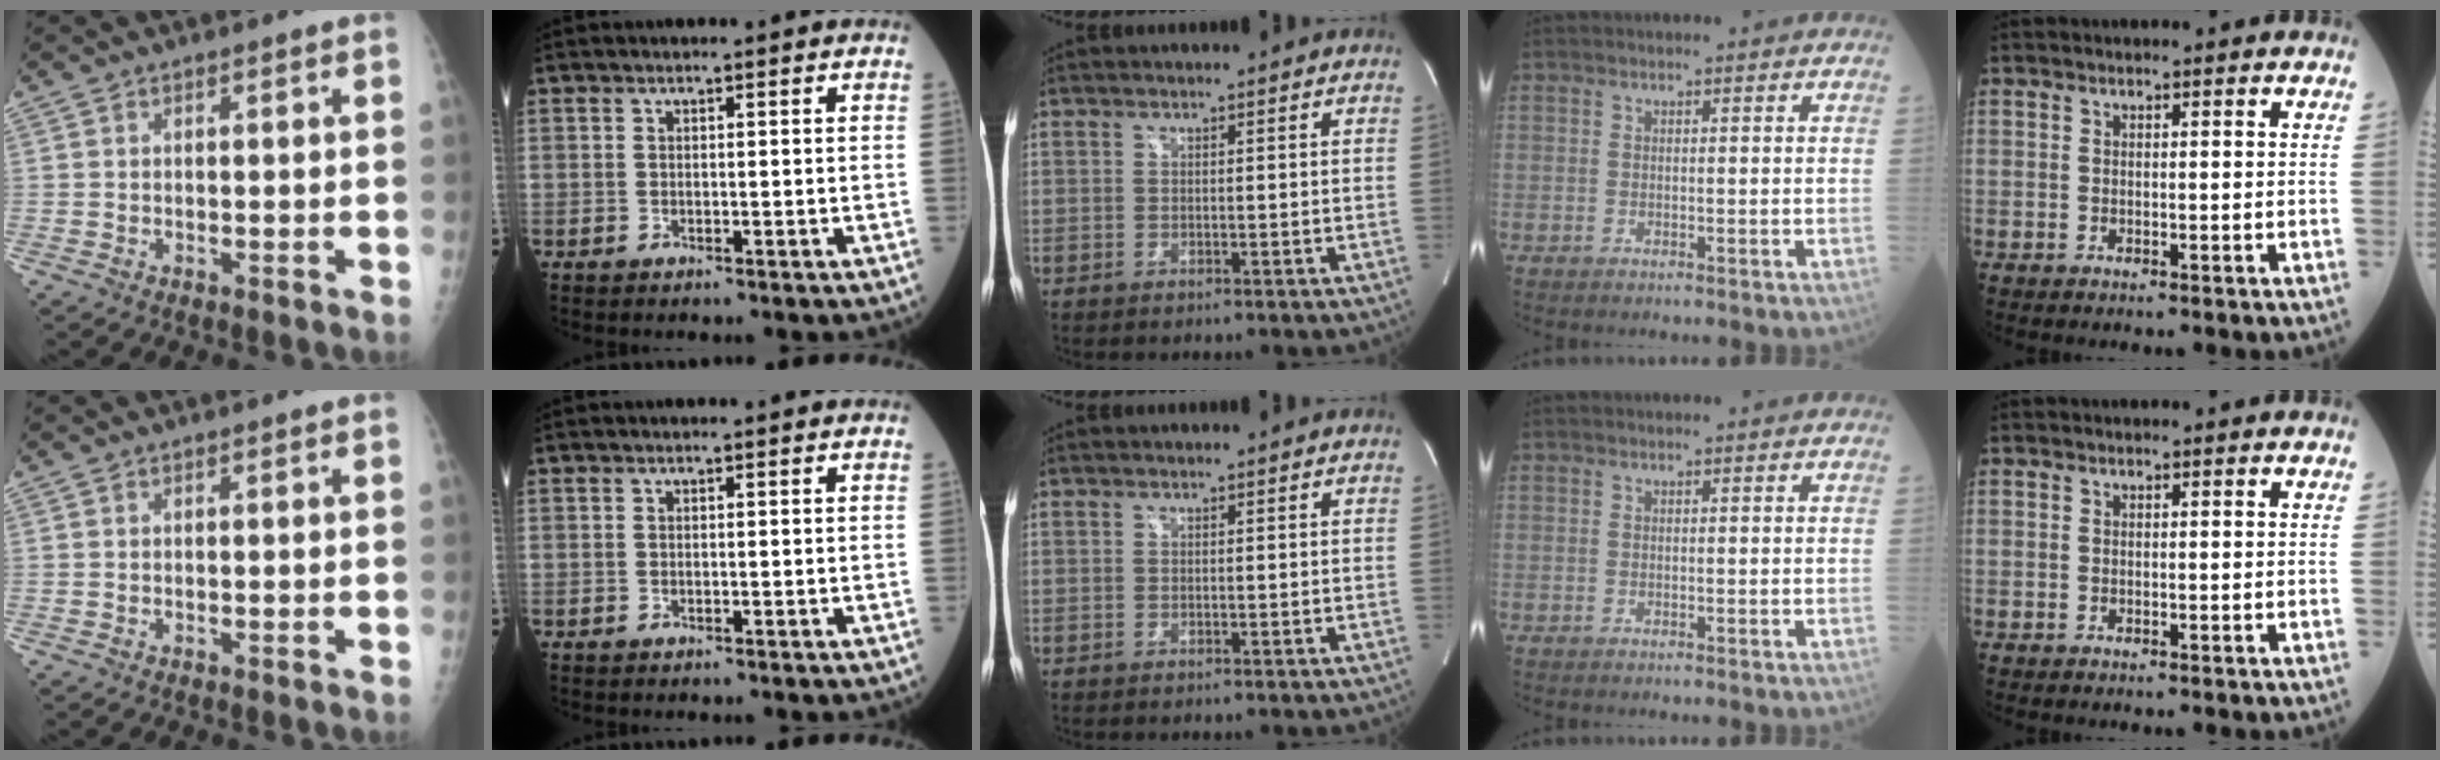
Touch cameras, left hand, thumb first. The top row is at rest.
{}